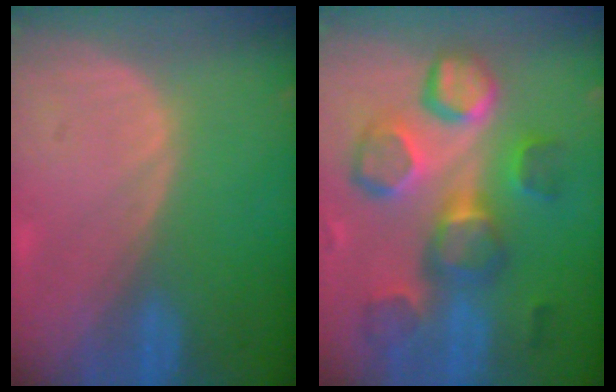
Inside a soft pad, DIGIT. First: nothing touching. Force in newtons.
{"total": 11.3, "press": 10.8, "slide": 3.2}